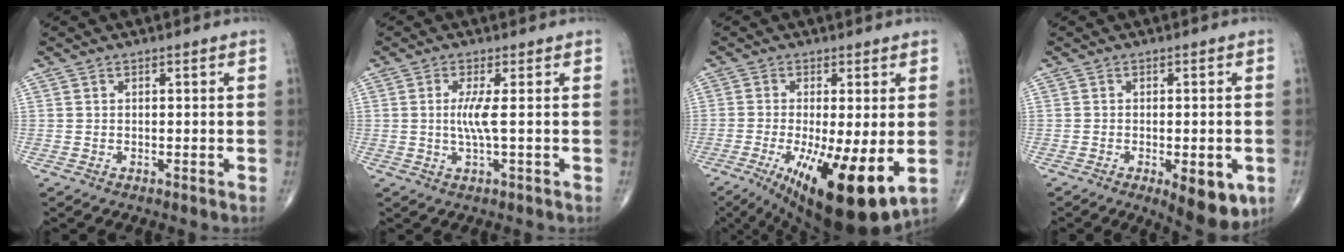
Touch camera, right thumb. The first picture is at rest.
{"total": 3.7, "force": [0.2, 0.0, 3.7], "torque": [-0.095, -0.010, 0.001]}
{"total": 16.5, "force": [-4.3, 4.5, 15.3], "torque": [-0.238, -0.032, -0.052]}
{"total": 8.9, "force": [-3.2, 3.4, 7.6], "torque": [-0.082, -0.006, -0.034]}